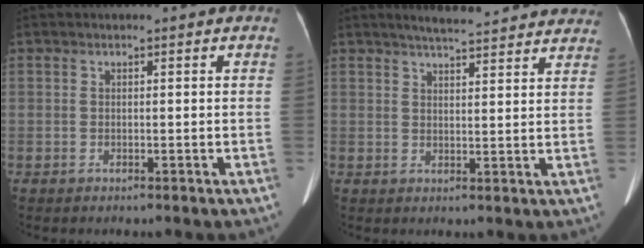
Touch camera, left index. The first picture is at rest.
{"total": 15.0, "force": [13.7, 2.2, 5.7], "torque": [-0.069, 0.022, 0.165]}